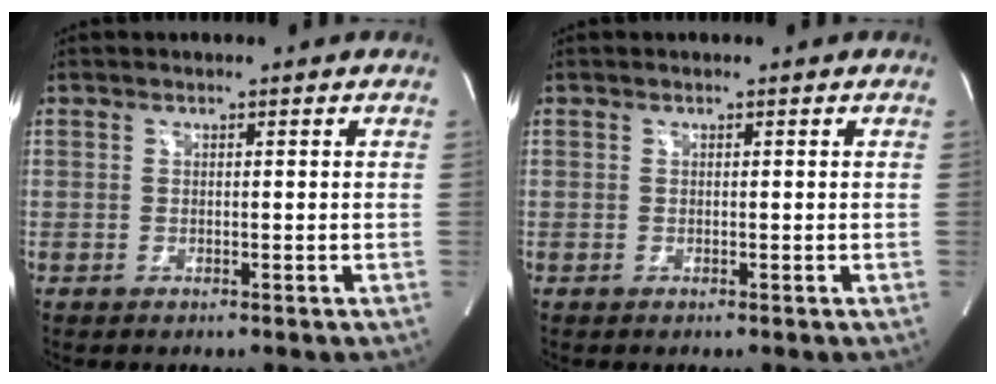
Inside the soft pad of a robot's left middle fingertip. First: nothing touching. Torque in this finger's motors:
{"motor_torque": [-0.01, 0.00, 0.03, 0.00]}